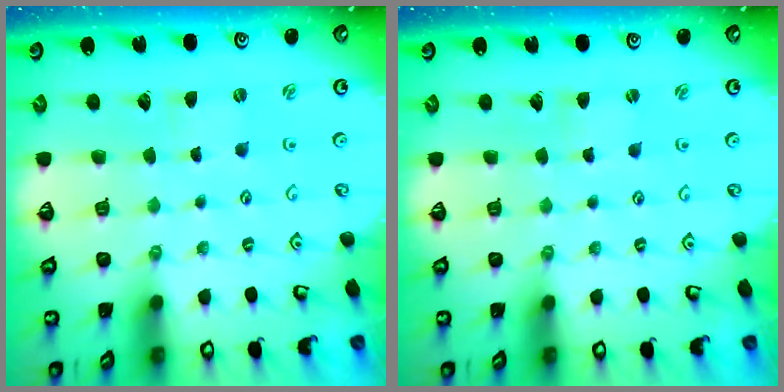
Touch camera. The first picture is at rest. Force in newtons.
{"total": 1.0, "press": 1.0, "slide": 0.2}